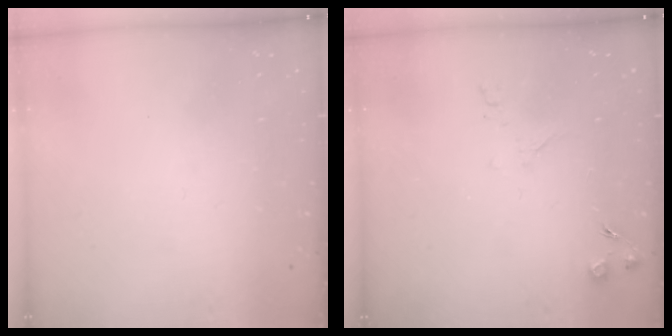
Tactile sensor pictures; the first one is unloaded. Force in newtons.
{"total": 4.7, "press": 4.6, "slide": 0.8}